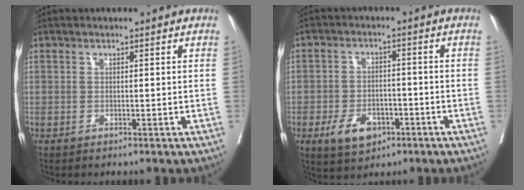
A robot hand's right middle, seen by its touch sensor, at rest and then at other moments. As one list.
[{"total": 6.5, "force": [-3.2, 3.9, 4.0], "torque": [-0.070, 0.001, -0.046]}]